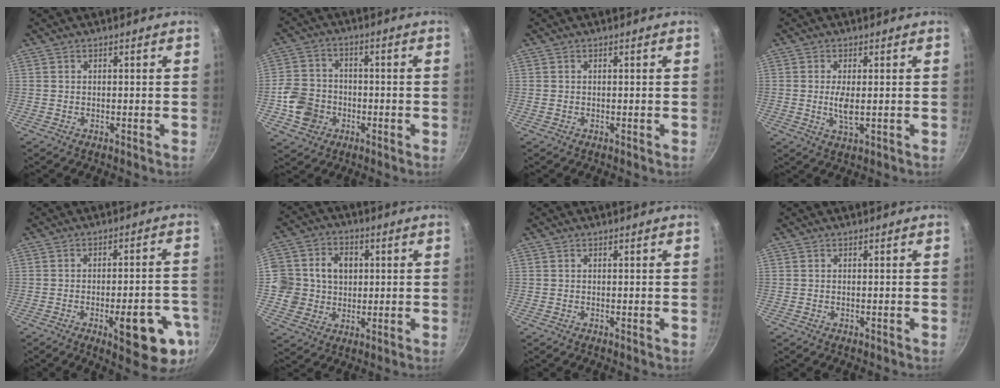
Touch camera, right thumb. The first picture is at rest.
{"total": 8.9, "force": [-2.6, 7.6, 3.9], "torque": [-0.052, 0.018, -0.049]}
{"total": 0.6, "force": [-0.1, 0.4, 0.4], "torque": [-0.010, 0.001, 0.002]}
{"total": 3.8, "force": [-0.1, 1.5, 3.6], "torque": [-0.076, -0.010, 0.001]}
{"total": 14.2, "force": [-5.8, 4.0, 12.4], "torque": [-0.138, 0.024, -0.067]}
{"total": 13.2, "force": [1.8, 11.5, 6.3], "torque": [-0.084, 0.019, 0.041]}
{"total": 0.0}
{"total": 0.0}